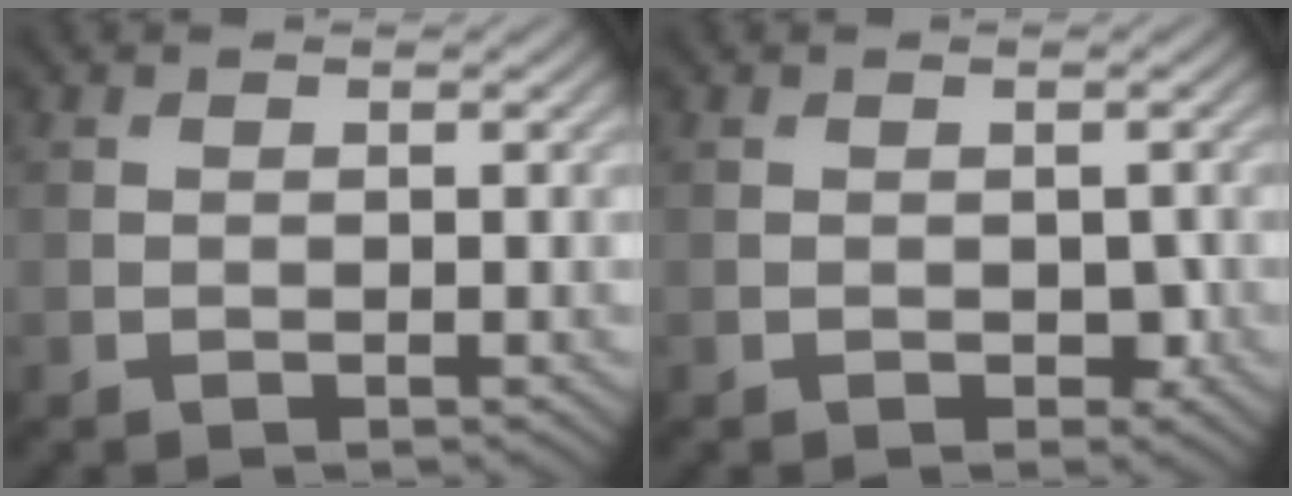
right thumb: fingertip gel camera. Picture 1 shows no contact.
{"total": 1.5, "force": [-0.4, 1.1, 1.0], "torque": [-0.017, -0.008, -0.003]}